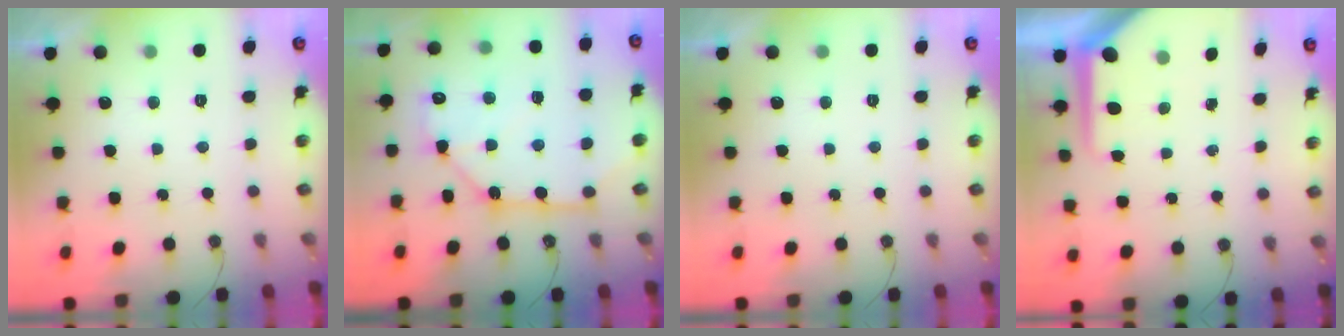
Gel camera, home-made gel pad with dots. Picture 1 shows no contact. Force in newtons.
{"total": 12.9, "press": 12.9, "slide": 0.4}
{"total": 0.0}
{"total": 8.7, "press": 8.7, "slide": 0.8}